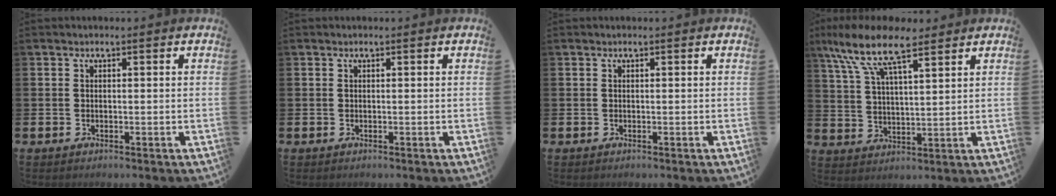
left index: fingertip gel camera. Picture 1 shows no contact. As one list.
[{"total": 0.0}, {"total": 0.0}, {"total": 9.9, "force": [7.7, 2.9, 5.4], "torque": [-0.126, -0.023, 0.137]}]